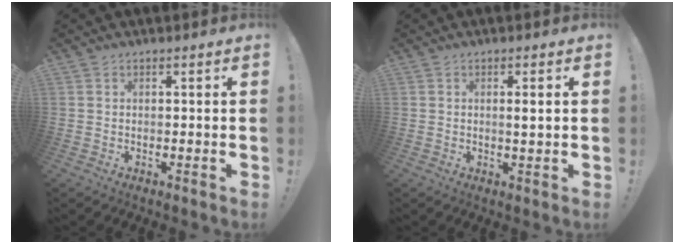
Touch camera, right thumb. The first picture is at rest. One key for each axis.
{"total": 2.2, "fx": 0.3, "fy": 0.1, "fz": 2.2, "tx": -0.030, "ty": -0.007, "tz": 0.000}